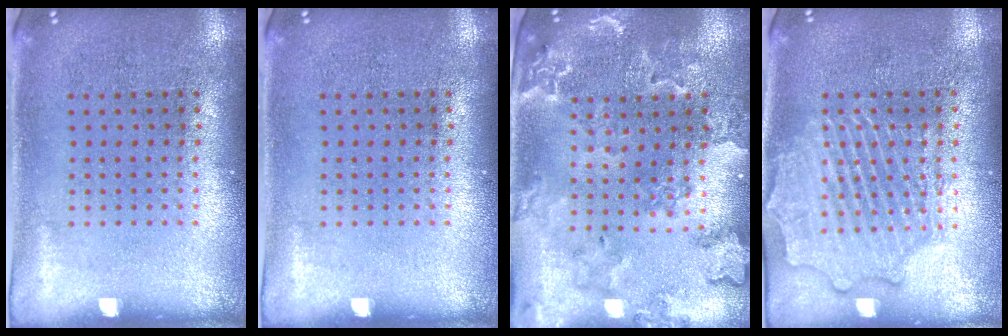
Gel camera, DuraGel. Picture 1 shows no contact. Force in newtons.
{"total": 0.0}
{"total": 1.8, "press": 1.8, "slide": 0.2}
{"total": 3.5, "press": 3.4, "slide": 0.5}